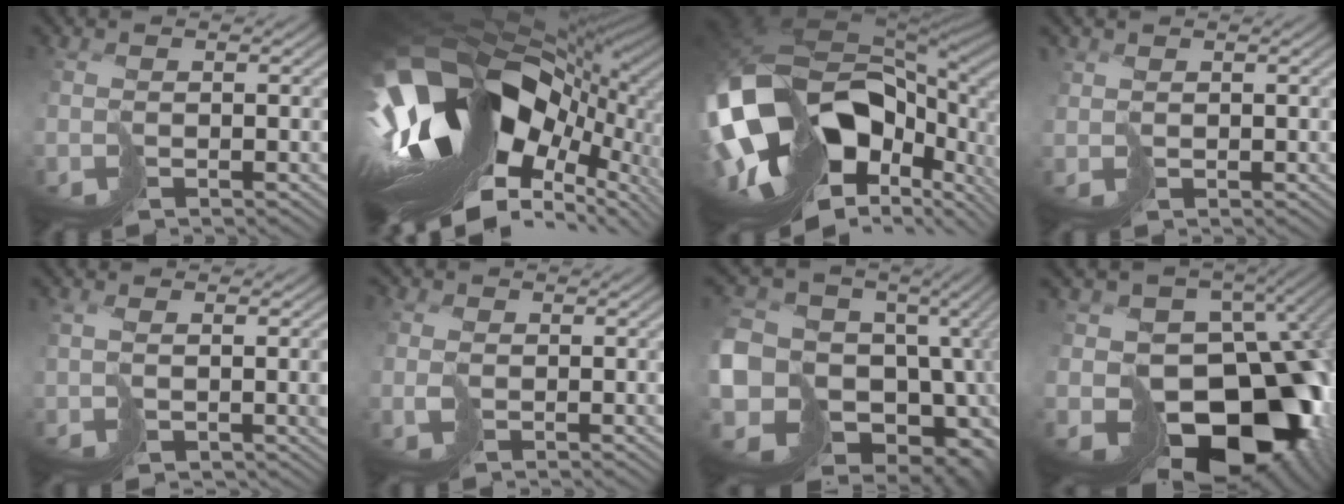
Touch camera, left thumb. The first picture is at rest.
{"total": 19.0, "force": [-3.0, 10.6, 15.5], "torque": [-0.320, -0.041, -0.011]}
{"total": 18.2, "force": [-3.2, 10.5, 14.5], "torque": [-0.323, -0.051, -0.006]}
{"total": 1.3, "force": [1.1, 0.7, -0.2], "torque": [-0.009, -0.003, 0.022]}
{"total": 3.7, "force": [0.8, 1.9, 3.2], "torque": [-0.060, -0.010, 0.030]}
{"total": 2.3, "force": [0.4, 2.0, 0.9], "torque": [-0.034, 0.003, 0.007]}
{"total": 16.4, "force": [-3.1, 12.4, 10.2], "torque": [-0.230, -0.017, 0.005]}
{"total": 18.5, "force": [-4.7, 13.3, 11.9], "torque": [-0.165, -0.014, -0.037]}